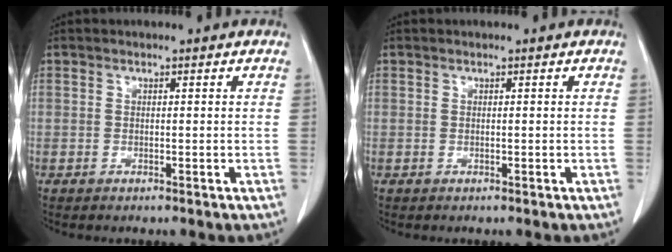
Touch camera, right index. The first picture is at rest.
{"total": 0.0}